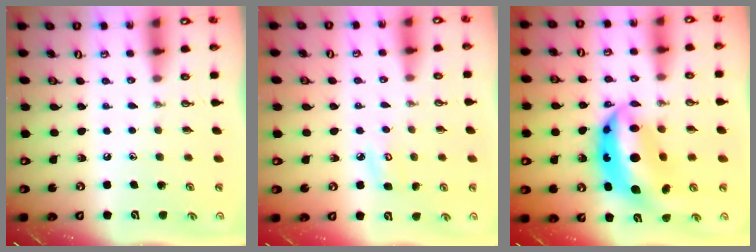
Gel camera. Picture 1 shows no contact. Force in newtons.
{"total": 4.3, "press": 4.3, "slide": 0.4}
{"total": 15.4, "press": 15.4, "slide": 1.3}